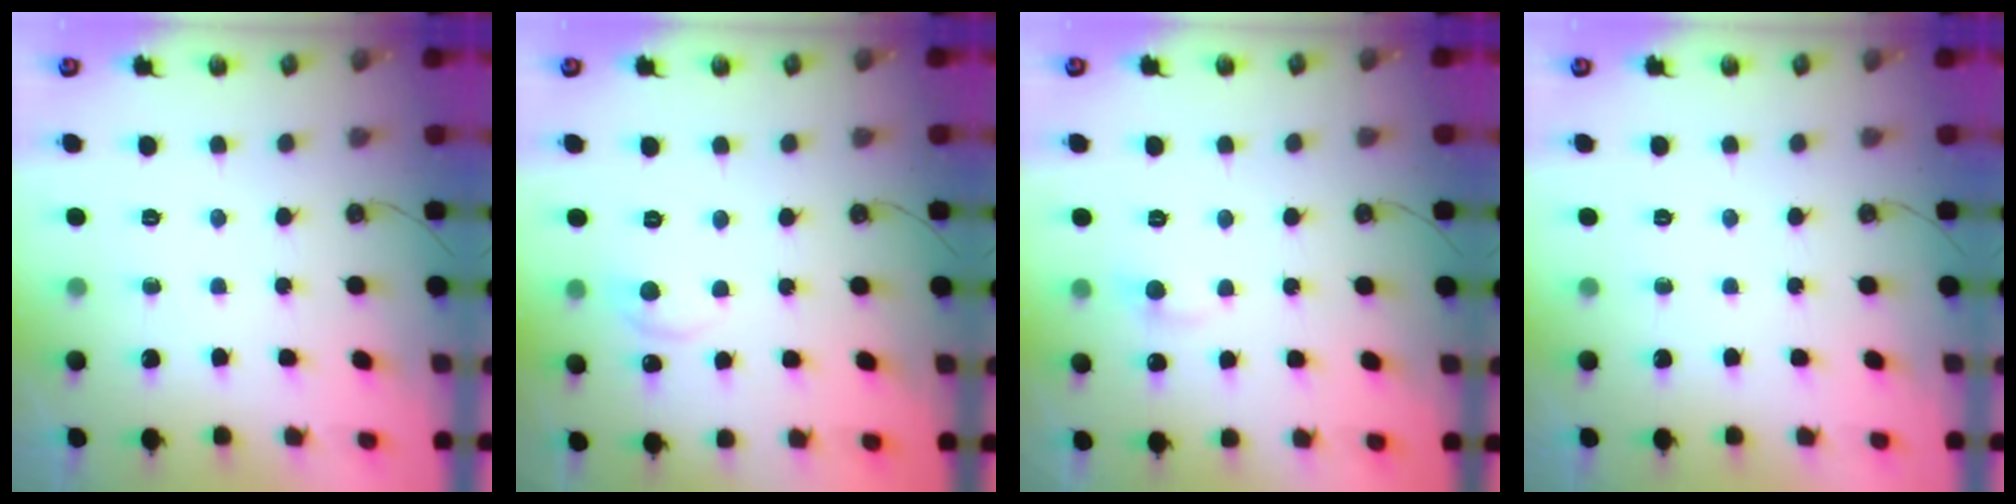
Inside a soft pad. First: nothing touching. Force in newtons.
{"total": 0.6, "press": 0.1, "slide": 0.6}
{"total": 1.1, "press": 0.8, "slide": 0.8}
{"total": 0.0}